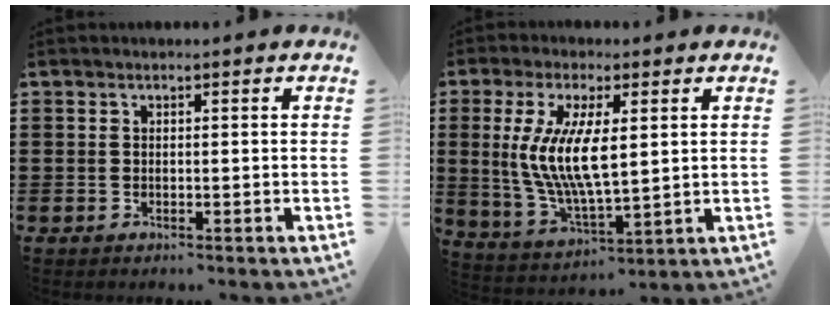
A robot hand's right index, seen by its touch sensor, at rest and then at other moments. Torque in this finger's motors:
{"motor_torque": [2.14, 0.00, 1.05, 0.21]}